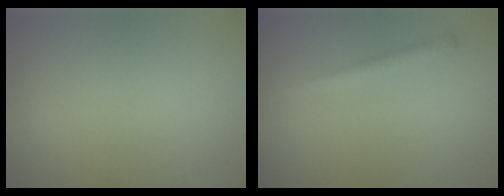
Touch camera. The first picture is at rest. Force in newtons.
{"total": 1.8, "press": 1.8, "slide": 0.1}